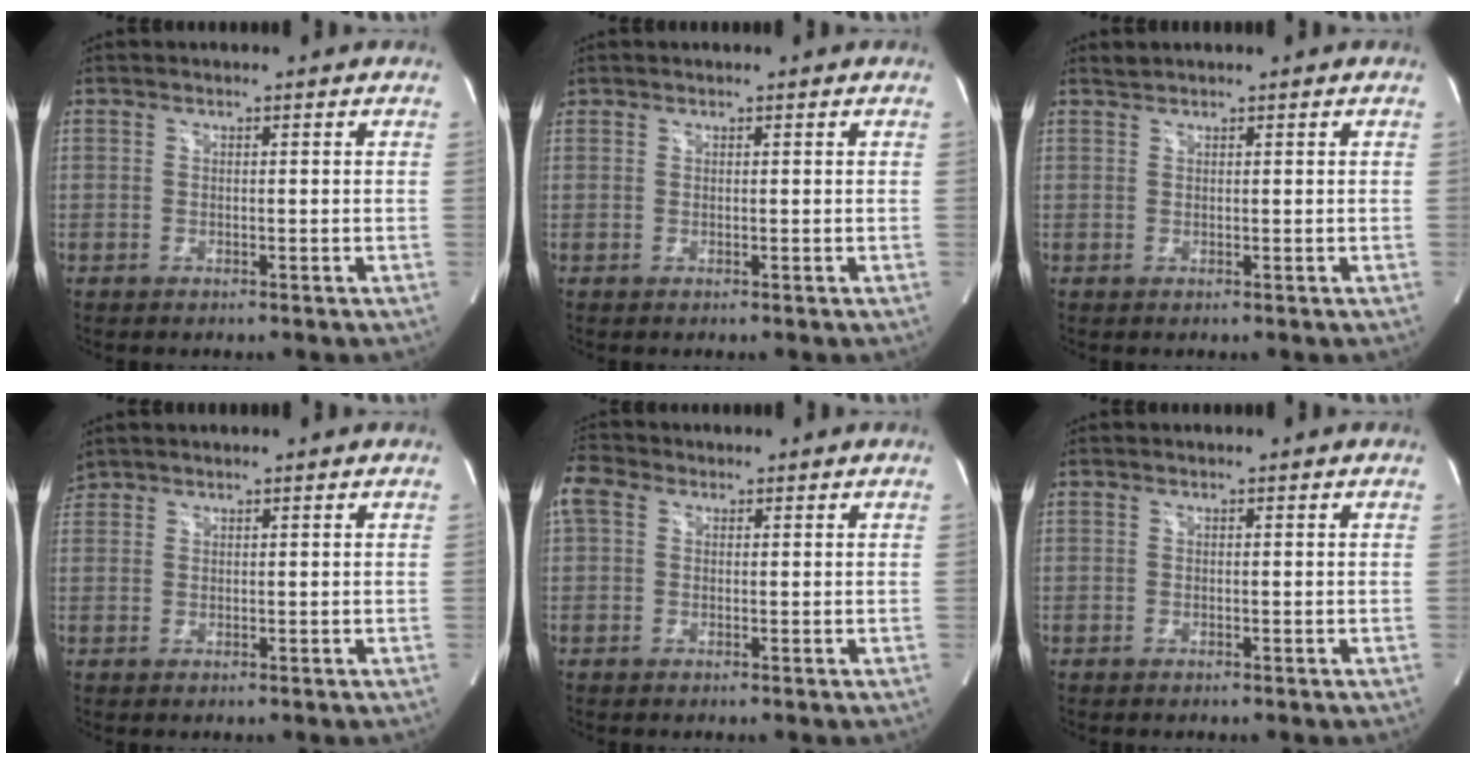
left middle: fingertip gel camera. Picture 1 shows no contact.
{"total": 0.6, "force": [0.5, 0.3, 0.0], "torque": [-0.004, 0.010, 0.010]}
{"total": 0.7, "force": [0.7, -0.2, -0.1], "torque": [-0.005, 0.004, 0.018]}
{"total": 1.9, "force": [1.9, 0.5, 0.0], "torque": [-0.007, 0.020, 0.039]}
{"total": 4.0, "force": [1.6, 2.9, 2.2], "torque": [-0.066, 0.031, 0.032]}
{"total": 0.0}